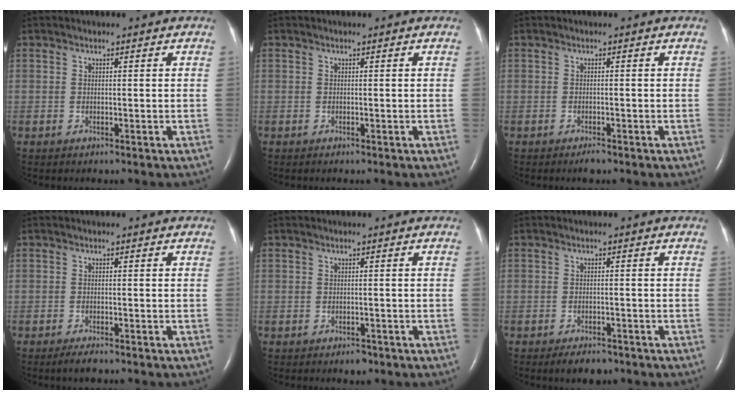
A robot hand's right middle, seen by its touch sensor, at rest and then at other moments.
{"total": 0.0}
{"total": 1.1, "force": [-0.9, 0.2, 0.6], "torque": [-0.014, -0.002, -0.012]}
{"total": 1.9, "force": [-1.5, 0.3, 1.2], "torque": [-0.030, -0.005, -0.026]}
{"total": 1.4, "force": [-1.0, 0.7, 0.7], "torque": [-0.010, 0.000, -0.008]}
{"total": 3.3, "force": [-2.5, 1.3, 1.7], "torque": [-0.026, -0.002, -0.033]}